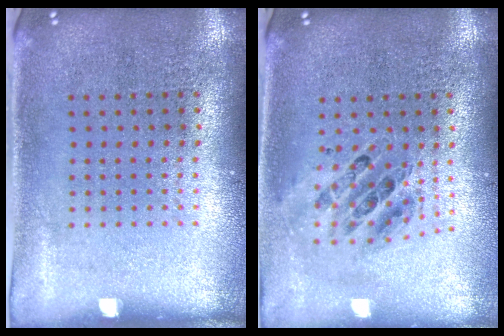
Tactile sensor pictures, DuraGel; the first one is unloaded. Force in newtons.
{"total": 0.6, "press": 0.6, "slide": 0.0}